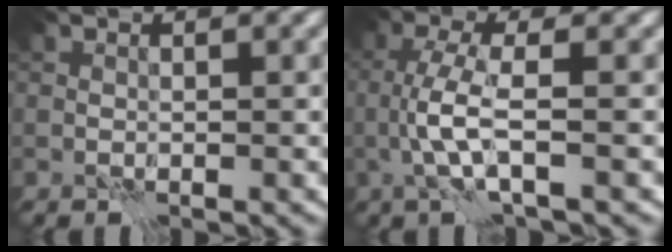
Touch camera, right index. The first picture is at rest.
{"total": 3.6, "force": [-0.5, 0.5, 3.5], "torque": [-0.080, 0.003, -0.016]}